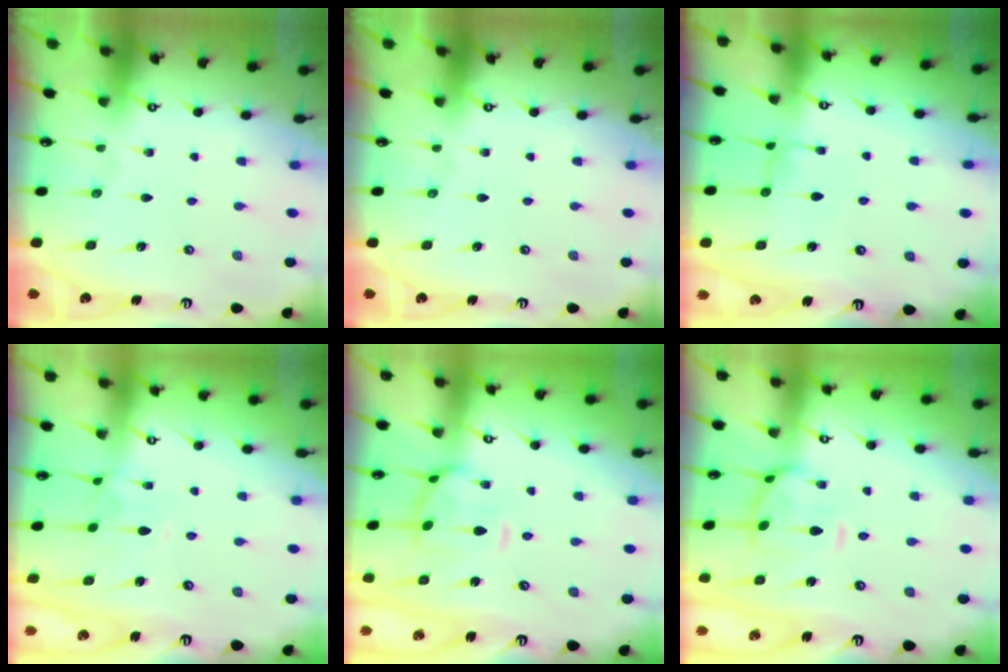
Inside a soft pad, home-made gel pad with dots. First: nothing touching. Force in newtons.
{"total": 0.0}
{"total": 1.6, "press": 1.6, "slide": 0.3}
{"total": 2.4, "press": 2.4, "slide": 0.7}
{"total": 1.3, "press": 1.3, "slide": 0.3}
{"total": 1.3, "press": 1.3, "slide": 0.3}